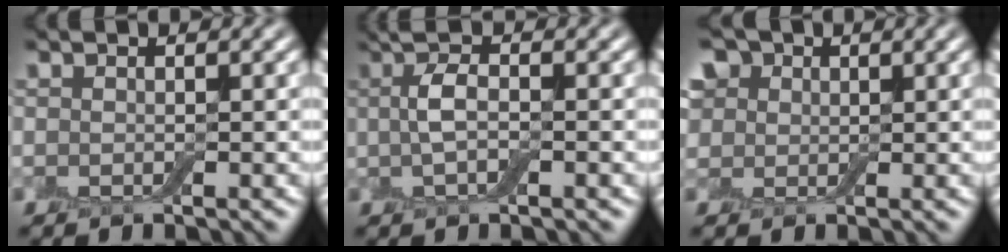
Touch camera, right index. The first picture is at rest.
{"total": 3.0, "force": [0.3, 1.0, 2.8], "torque": [-0.059, 0.005, 0.001]}
{"total": 7.8, "force": [3.8, 5.7, 3.7], "torque": [-0.083, 0.025, 0.038]}